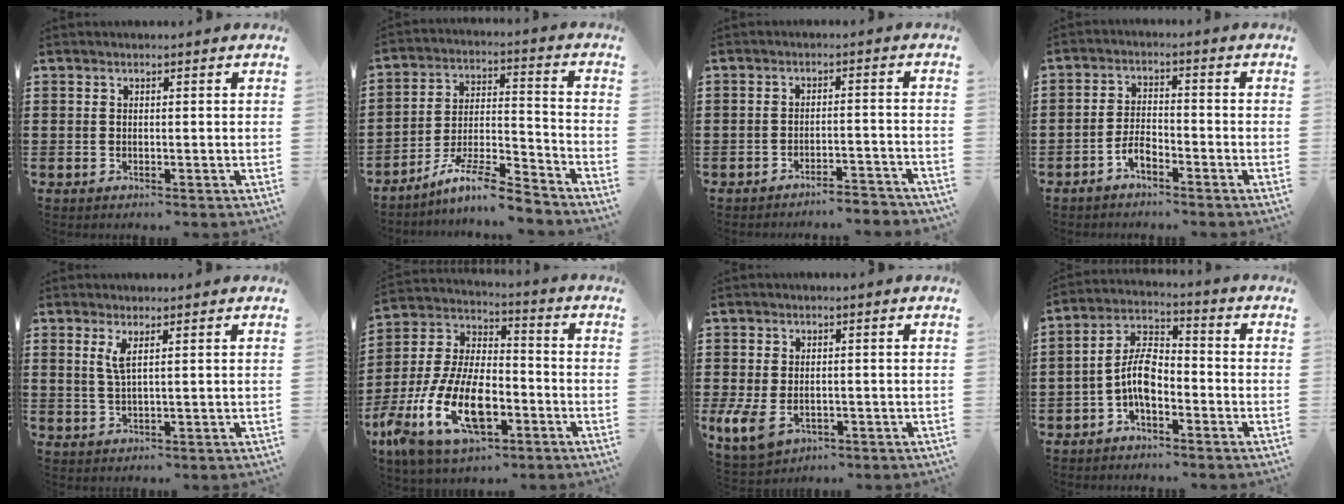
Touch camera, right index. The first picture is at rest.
{"total": 9.4, "force": [-8.2, 0.8, 4.6], "torque": [-0.081, 0.015, -0.160]}
{"total": 3.4, "force": [-3.3, -0.1, 0.6], "torque": [-0.014, -0.001, -0.070]}
{"total": 3.3, "force": [-2.5, 1.1, 2.0], "torque": [-0.052, 0.003, -0.053]}
{"total": 2.5, "force": [1.1, 0.2, 2.3], "torque": [-0.049, -0.001, 0.018]}
{"total": 15.7, "force": [-6.7, 7.8, 11.8], "torque": [-0.273, 0.005, -0.123]}
{"total": 4.4, "force": [-1.3, 2.6, 3.3], "torque": [-0.088, -0.005, -0.030]}
{"total": 7.0, "force": [-2.6, 3.4, 5.6], "torque": [-0.133, 0.006, -0.057]}